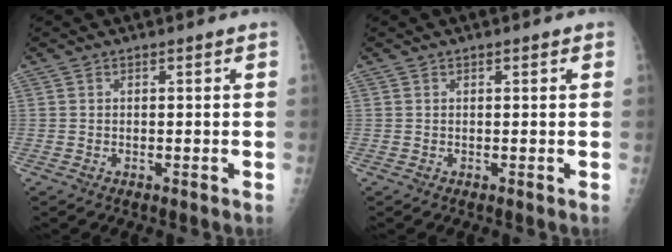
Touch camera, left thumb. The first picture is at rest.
{"total": 0.6, "force": [0.4, 0.3, 0.4], "torque": [-0.001, 0.000, 0.002]}